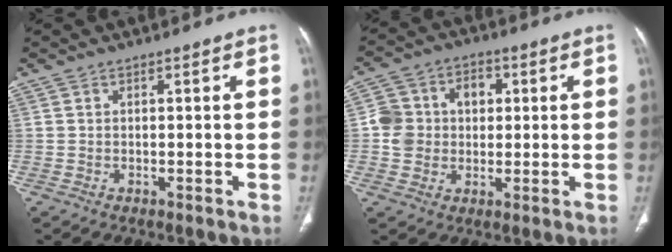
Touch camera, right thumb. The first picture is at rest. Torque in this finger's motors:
{"motor_torque": [1.10, 1.09, 0.83, 0.48, 0.05]}